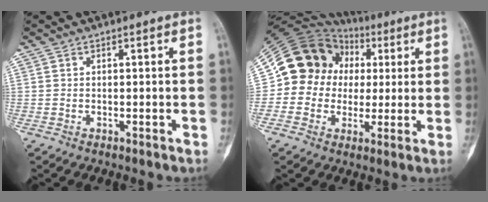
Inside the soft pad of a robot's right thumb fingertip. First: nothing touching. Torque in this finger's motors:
{"motor_torque": [0.16, 0.35, 1.17, 0.07, 0.11]}